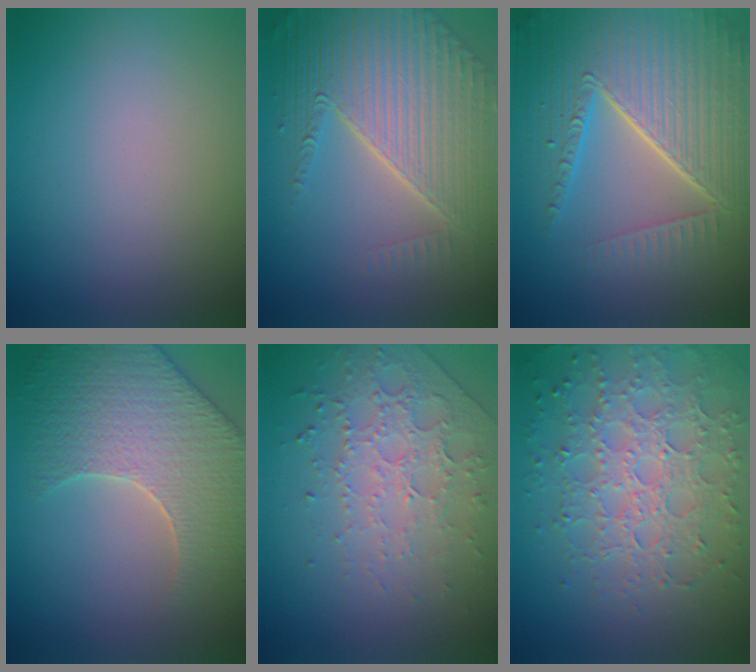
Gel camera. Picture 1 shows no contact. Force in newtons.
{"total": 8.3, "press": 5.6, "slide": 6.1}
{"total": 9.3, "press": 6.1, "slide": 6.9}
{"total": 6.6, "press": 5.7, "slide": 3.4}
{"total": 4.5, "press": 3.1, "slide": 3.2}
{"total": 6.5, "press": 5.3, "slide": 3.9}